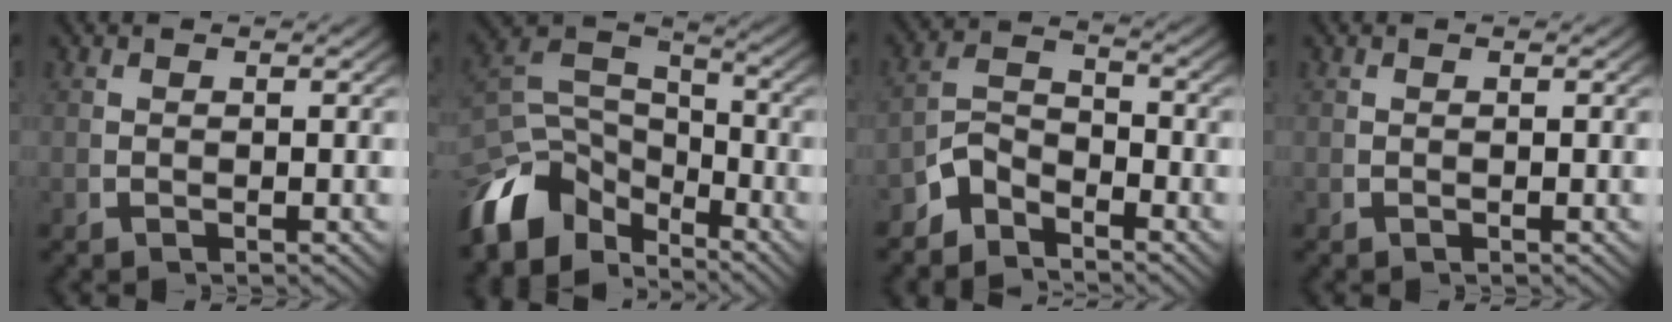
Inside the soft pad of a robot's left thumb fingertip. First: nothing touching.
{"total": 10.9, "force": [-2.8, 7.6, 7.2], "torque": [-0.146, -0.030, -0.041]}
{"total": 4.5, "force": [-2.3, 3.2, 2.3], "torque": [-0.040, -0.015, -0.044]}
{"total": 0.0}